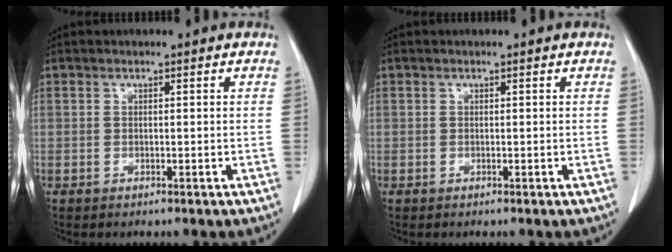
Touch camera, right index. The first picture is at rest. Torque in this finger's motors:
{"motor_torque": [0.00, 0.00, 0.06, -0.01]}